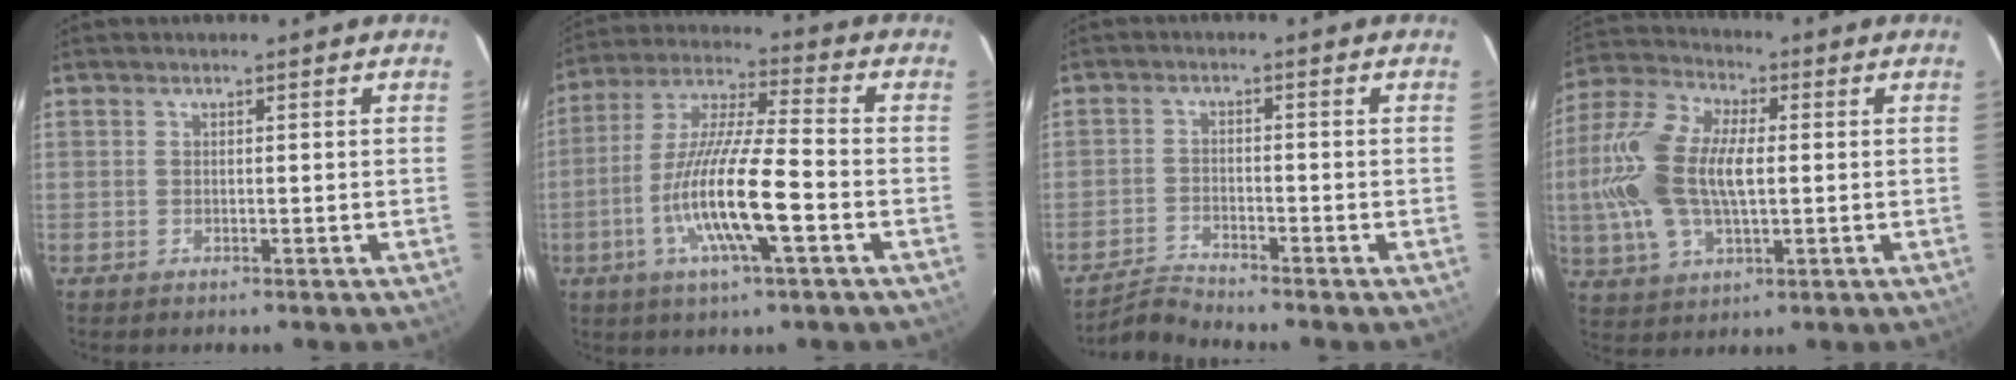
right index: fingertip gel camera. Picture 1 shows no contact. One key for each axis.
{"total": 15.2, "fx": -5.0, "fy": 1.7, "fz": 14.2, "tx": -0.283, "ty": -0.007, "tz": -0.099}
{"total": 3.9, "fx": -3.9, "fy": -0.8, "fz": 0.0, "tx": -0.017, "ty": 0.003, "tz": -0.081}
{"total": 16.0, "fx": 0.2, "fy": 8.3, "fz": 13.7, "tx": -0.302, "ty": 0.015, "tz": 0.001}